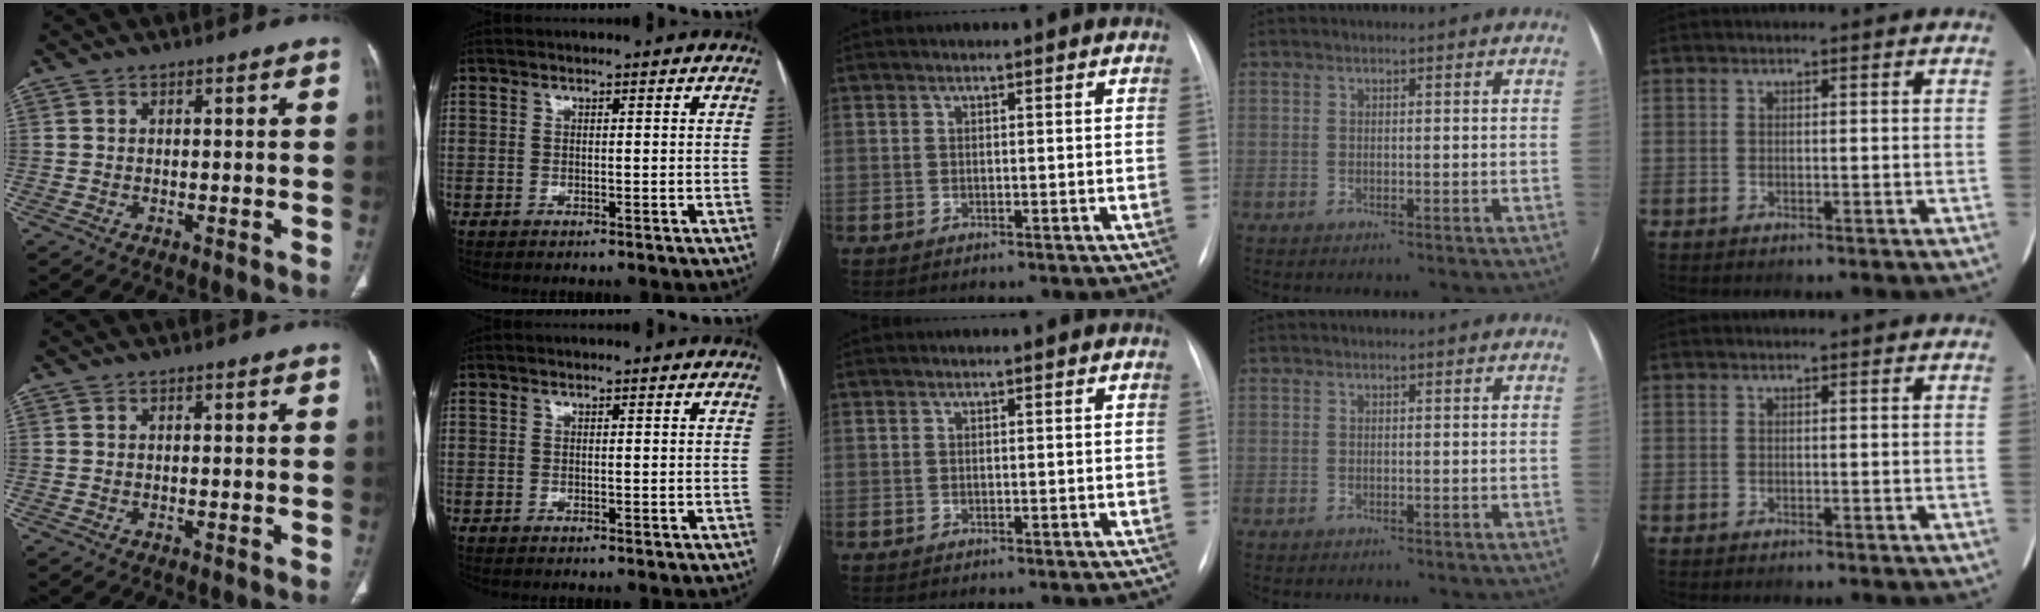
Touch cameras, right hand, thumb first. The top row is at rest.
{}